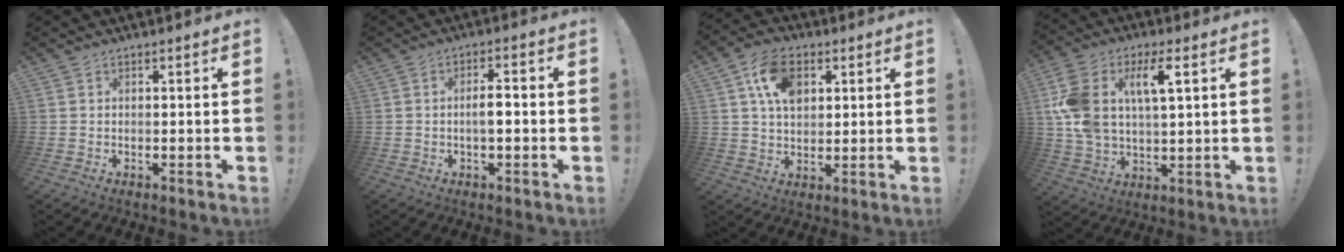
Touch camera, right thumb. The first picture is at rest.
{"total": 4.4, "force": [-0.9, 1.3, 4.0], "torque": [-0.063, 0.007, -0.020]}
{"total": 12.5, "force": [4.9, 8.4, 7.8], "torque": [-0.135, 0.009, 0.095]}
{"total": 13.4, "force": [5.1, 6.9, 10.3], "torque": [-0.214, -0.010, 0.087]}